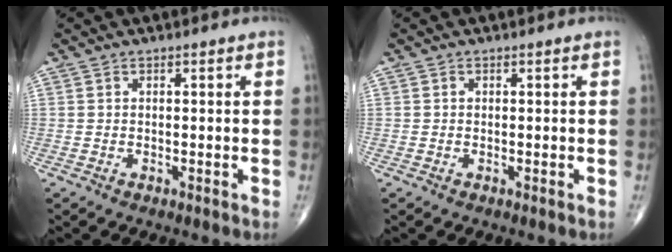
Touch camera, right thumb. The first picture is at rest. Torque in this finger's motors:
{"motor_torque": [0.09, -0.16, -0.01, -0.03, -0.01]}